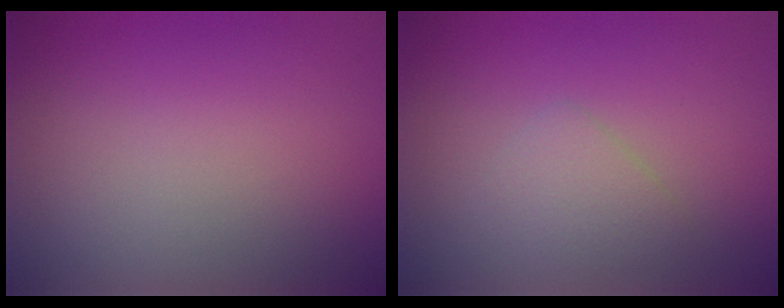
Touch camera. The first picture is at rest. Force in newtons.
{"total": 1.7, "press": 1.7, "slide": 0.0}